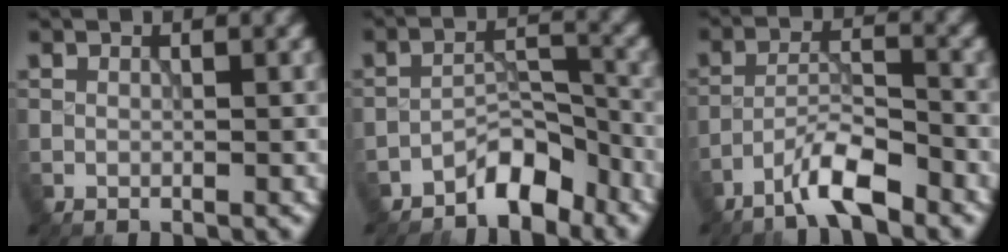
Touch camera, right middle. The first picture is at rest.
{"total": 3.9, "force": [-3.2, 1.3, 1.7], "torque": [-0.020, 0.016, -0.060]}
{"total": 4.6, "force": [-3.5, 0.7, 2.9], "torque": [-0.053, 0.006, -0.076]}